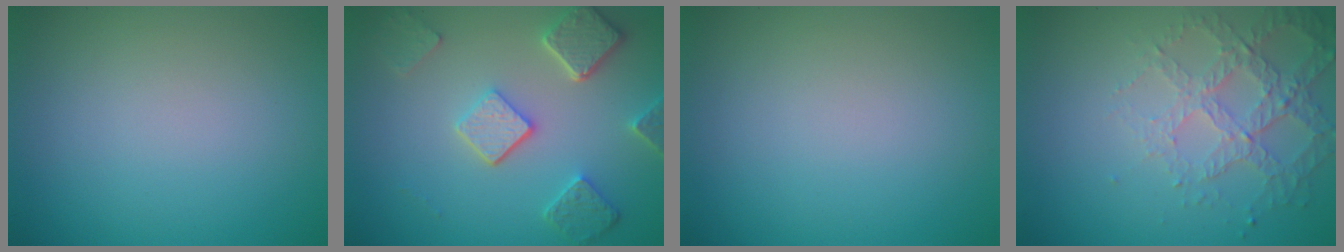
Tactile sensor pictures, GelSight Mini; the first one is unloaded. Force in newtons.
{"total": 5.1, "press": 4.0, "slide": 3.2}
{"total": 0.0}
{"total": 4.2, "press": 3.1, "slide": 2.9}